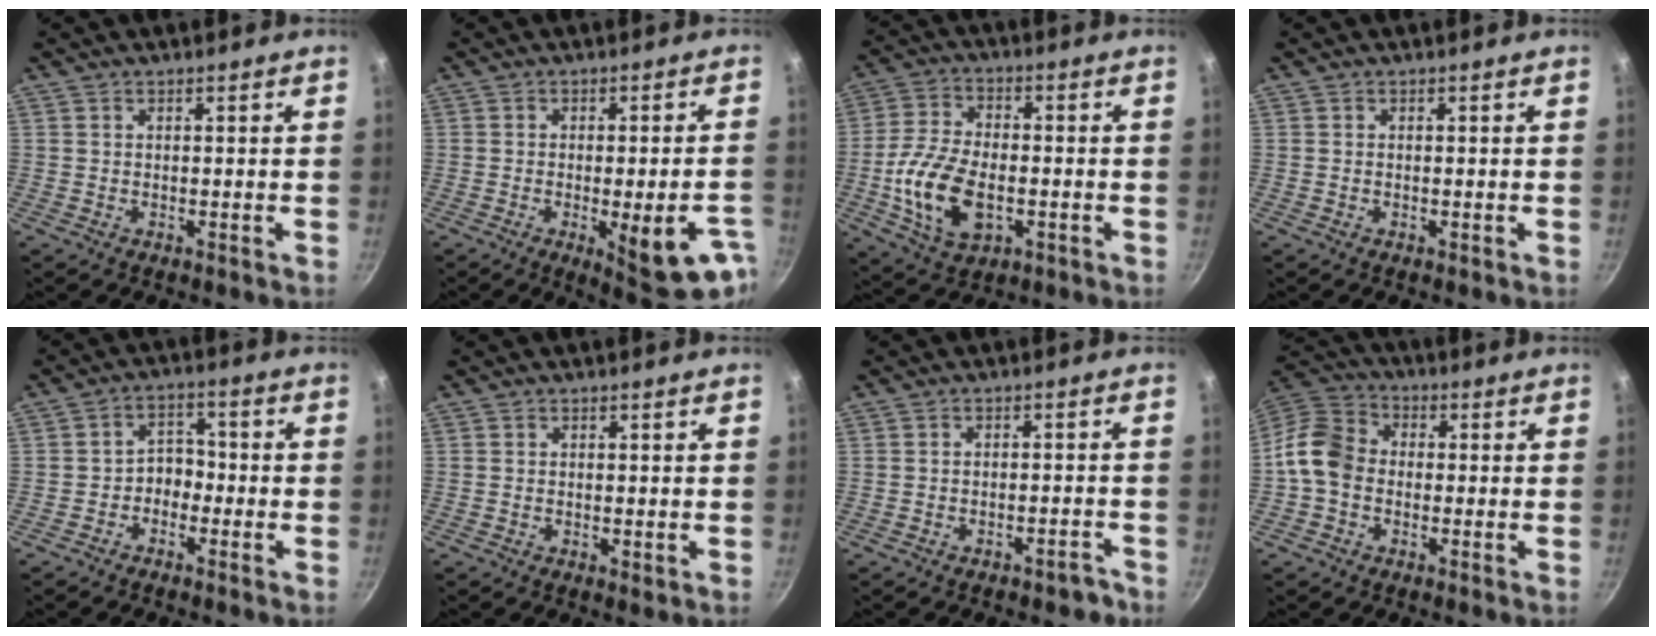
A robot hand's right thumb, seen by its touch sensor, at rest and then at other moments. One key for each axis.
{"total": 14.7, "fx": -5.0, "fy": 4.4, "fz": 13.1, "tx": -0.139, "ty": 0.003, "tz": -0.054}
{"total": 13.7, "fx": -3.0, "fy": 8.1, "fz": 10.7, "tx": -0.199, "ty": 0.017, "tz": -0.055}
{"total": 0.0}
{"total": 4.3, "fx": -1.9, "fy": 3.2, "fz": 2.1, "tx": -0.003, "ty": 0.030, "tz": -0.038}
{"total": 1.0, "fx": -0.1, "fy": 0.5, "fz": 0.8, "tx": -0.014, "ty": -0.002, "tz": -0.003}
{"total": 3.3, "fx": -2.4, "fy": 1.6, "fz": 1.5, "tx": -0.006, "ty": 0.038, "tz": -0.013}
{"total": 9.5, "fx": -1.5, "fy": 7.6, "fz": 5.6, "tx": -0.084, "ty": 0.027, "tz": -0.054}